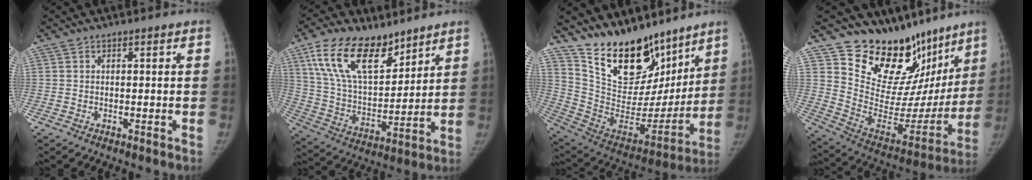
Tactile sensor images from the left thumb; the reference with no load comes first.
{"total": 18.7, "force": [11.7, 9.5, 11.1], "torque": [-0.162, -0.052, 0.225]}
{"total": 23.4, "force": [17.4, 11.5, 10.6], "torque": [-0.134, -0.094, 0.306]}
{"total": 22.2, "force": [17.5, 11.2, 7.6], "torque": [-0.044, -0.126, 0.271]}